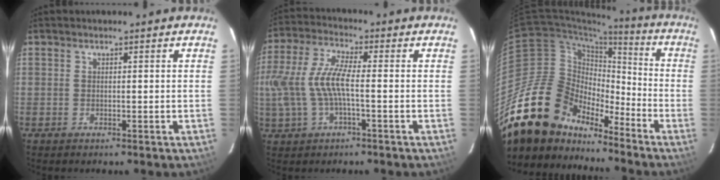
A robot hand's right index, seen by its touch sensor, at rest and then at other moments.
{"total": 10.5, "force": [-1.4, 3.3, 9.8], "torque": [-0.214, 0.003, -0.022]}
{"total": 20.8, "force": [-16.3, 10.7, 7.1], "torque": [-0.139, 0.024, -0.287]}